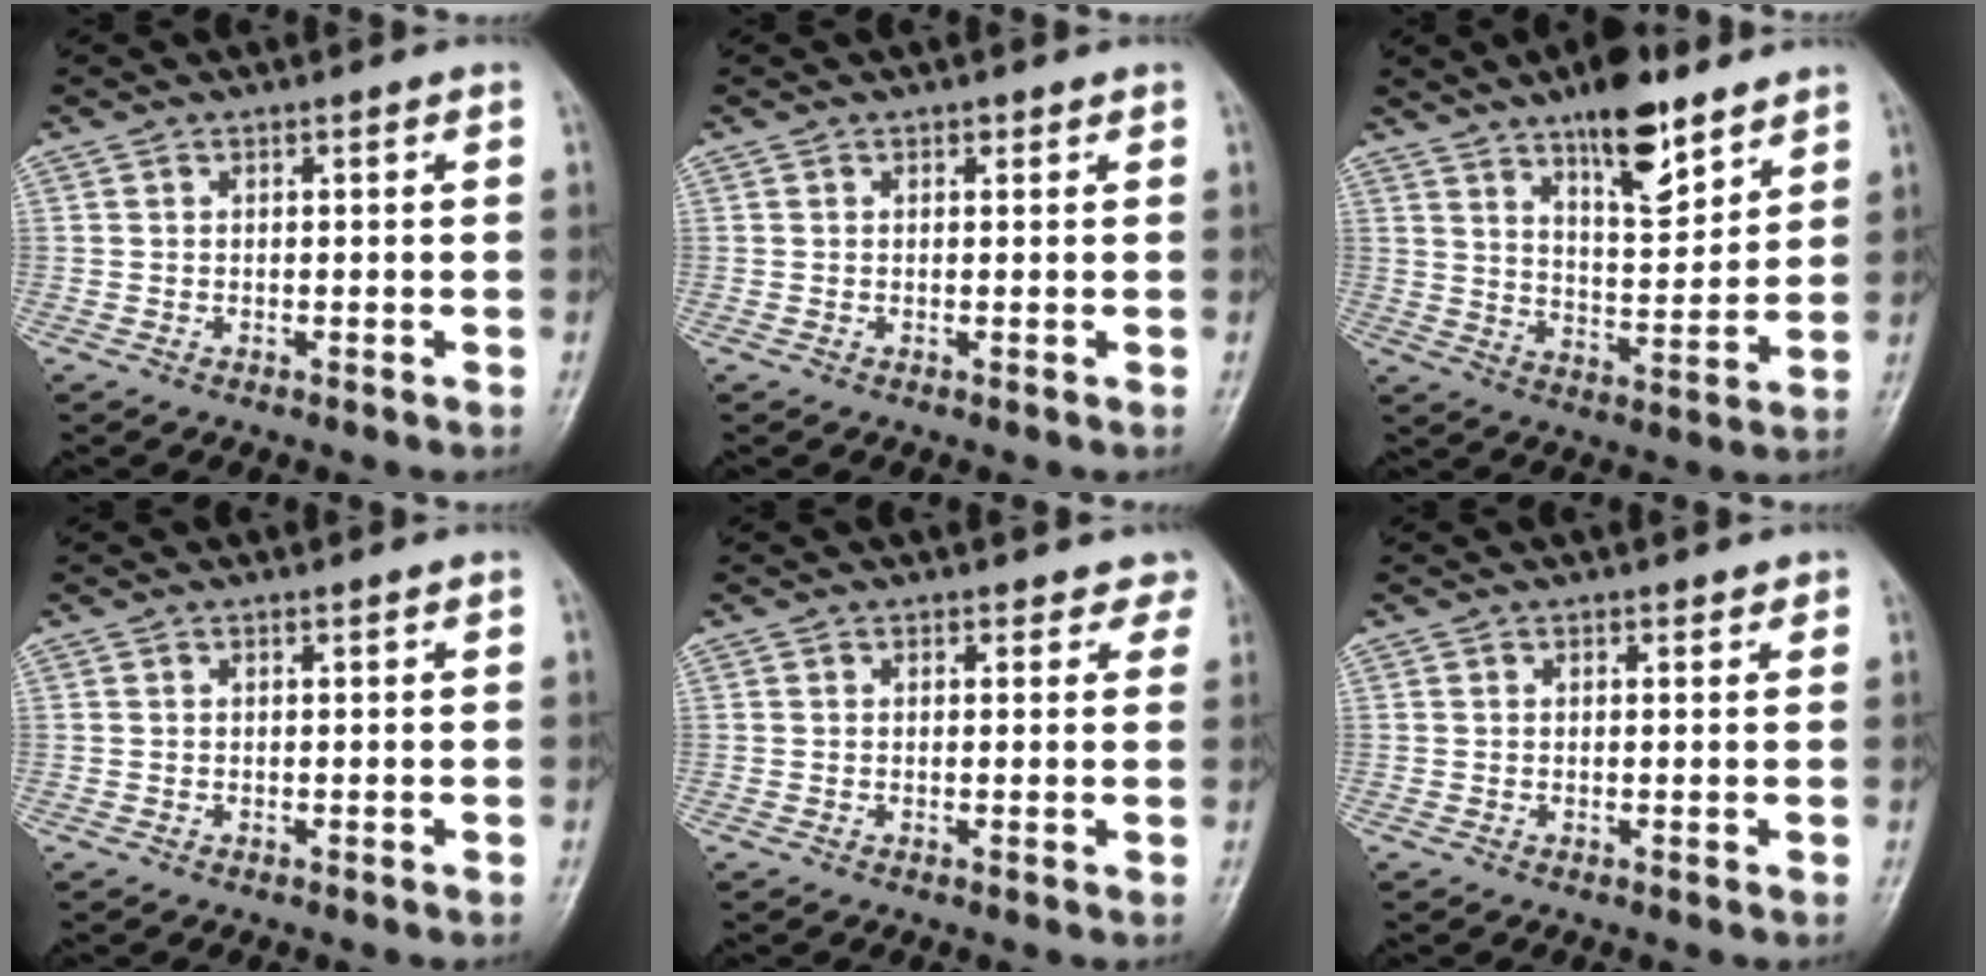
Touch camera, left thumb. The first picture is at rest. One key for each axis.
{"total": 0.6, "fx": 0.4, "fy": 0.4, "fz": 0.2, "tx": 0.002, "ty": -0.002, "tz": 0.004}
{"total": 13.0, "fx": 8.9, "fy": 4.5, "fz": 8.4, "tx": -0.103, "ty": -0.059, "tz": 0.146}
{"total": 0.0}
{"total": 3.0, "fx": 2.5, "fy": 1.6, "fz": 0.1, "tx": 0.035, "ty": -0.011, "tz": 0.010}
{"total": 1.0, "fx": 0.8, "fy": 0.6, "fz": 0.3, "tx": 0.005, "ty": -0.004, "tz": 0.006}